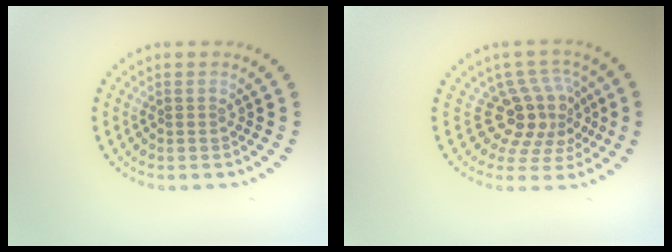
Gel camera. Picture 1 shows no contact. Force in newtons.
{"total": 4.3, "press": 3.1, "slide": 3.0}